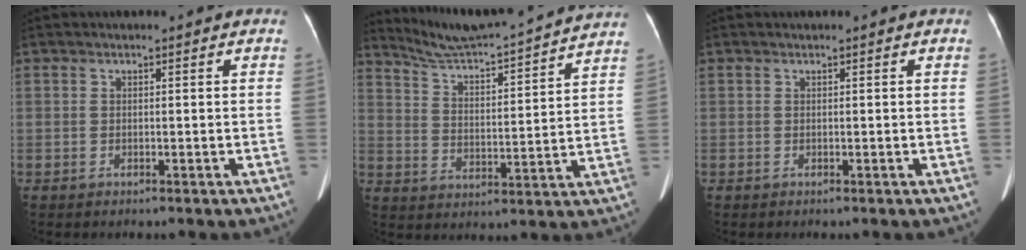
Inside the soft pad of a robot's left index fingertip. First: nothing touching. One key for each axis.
{"total": 18.8, "fx": 17.7, "fy": -0.8, "fz": 6.2, "tx": -0.111, "ty": -0.019, "tz": 0.253}
{"total": 0.0}